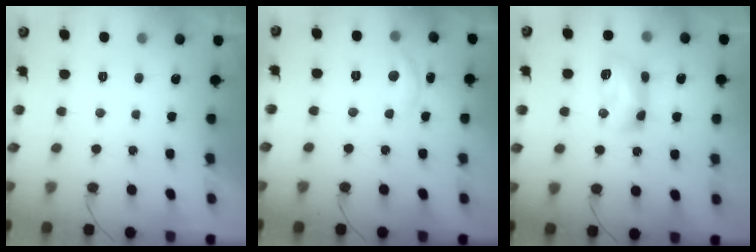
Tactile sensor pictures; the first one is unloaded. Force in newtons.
{"total": 8.1, "press": 8.1, "slide": 0.5}
{"total": 10.9, "press": 10.9, "slide": 1.0}